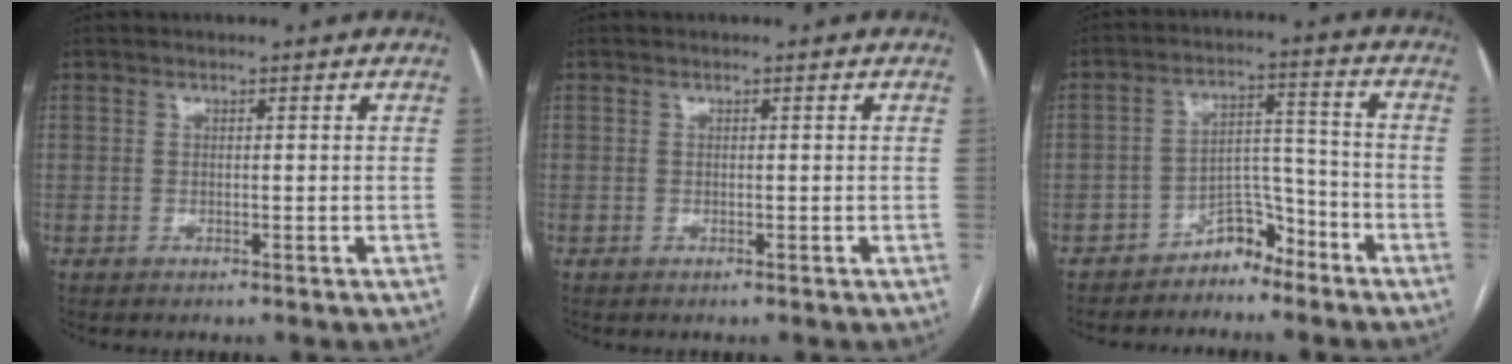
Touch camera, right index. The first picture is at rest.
{"total": 0.0}
{"total": 5.5, "force": [-4.6, 2.6, 1.6], "torque": [-0.014, 0.028, -0.078]}